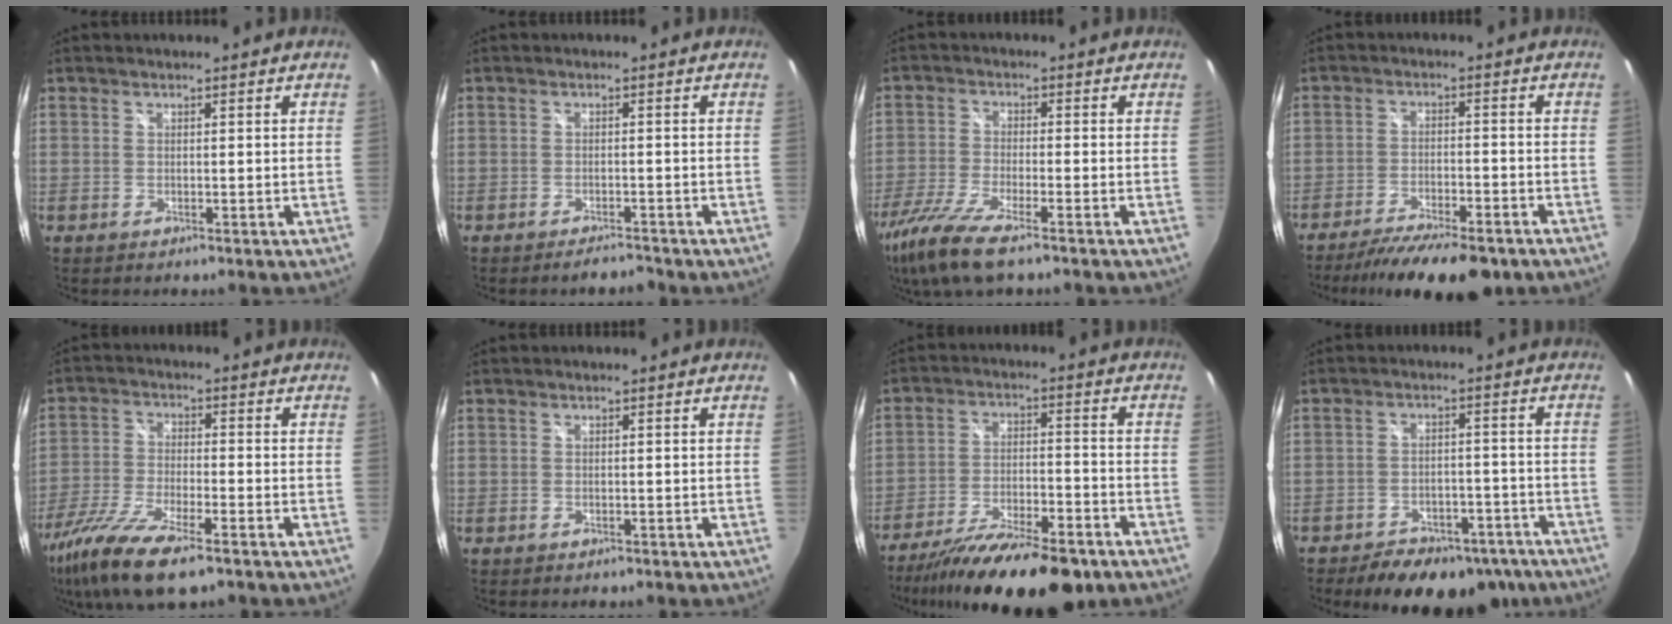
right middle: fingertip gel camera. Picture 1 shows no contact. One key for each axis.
{"total": 2.9, "fx": -2.7, "fy": 0.7, "fz": 0.9, "tx": -0.021, "ty": -0.007, "tz": -0.042}
{"total": 11.4, "fx": -8.1, "fy": 2.2, "fz": 7.7, "tx": -0.180, "ty": -0.042, "tz": -0.157}
{"total": 14.8, "fx": -11.8, "fy": 3.8, "fz": 8.2, "tx": -0.161, "ty": -0.034, "tz": -0.179}
{"total": 15.1, "fx": -10.2, "fy": 4.0, "fz": 10.4, "tx": -0.230, "ty": -0.048, "tz": -0.199}
{"total": 0.8, "fx": -0.6, "fy": 0.6, "fz": 0.1, "tx": -0.004, "ty": -0.002, "tz": -0.008}
{"total": 20.1, "fx": -15.7, "fy": 5.3, "fz": 11.4, "tx": -0.208, "ty": -0.044, "tz": -0.244}
{"total": 17.7, "fx": -13.7, "fy": 8.5, "fz": 7.3, "tx": -0.143, "ty": 0.012, "tz": -0.164}